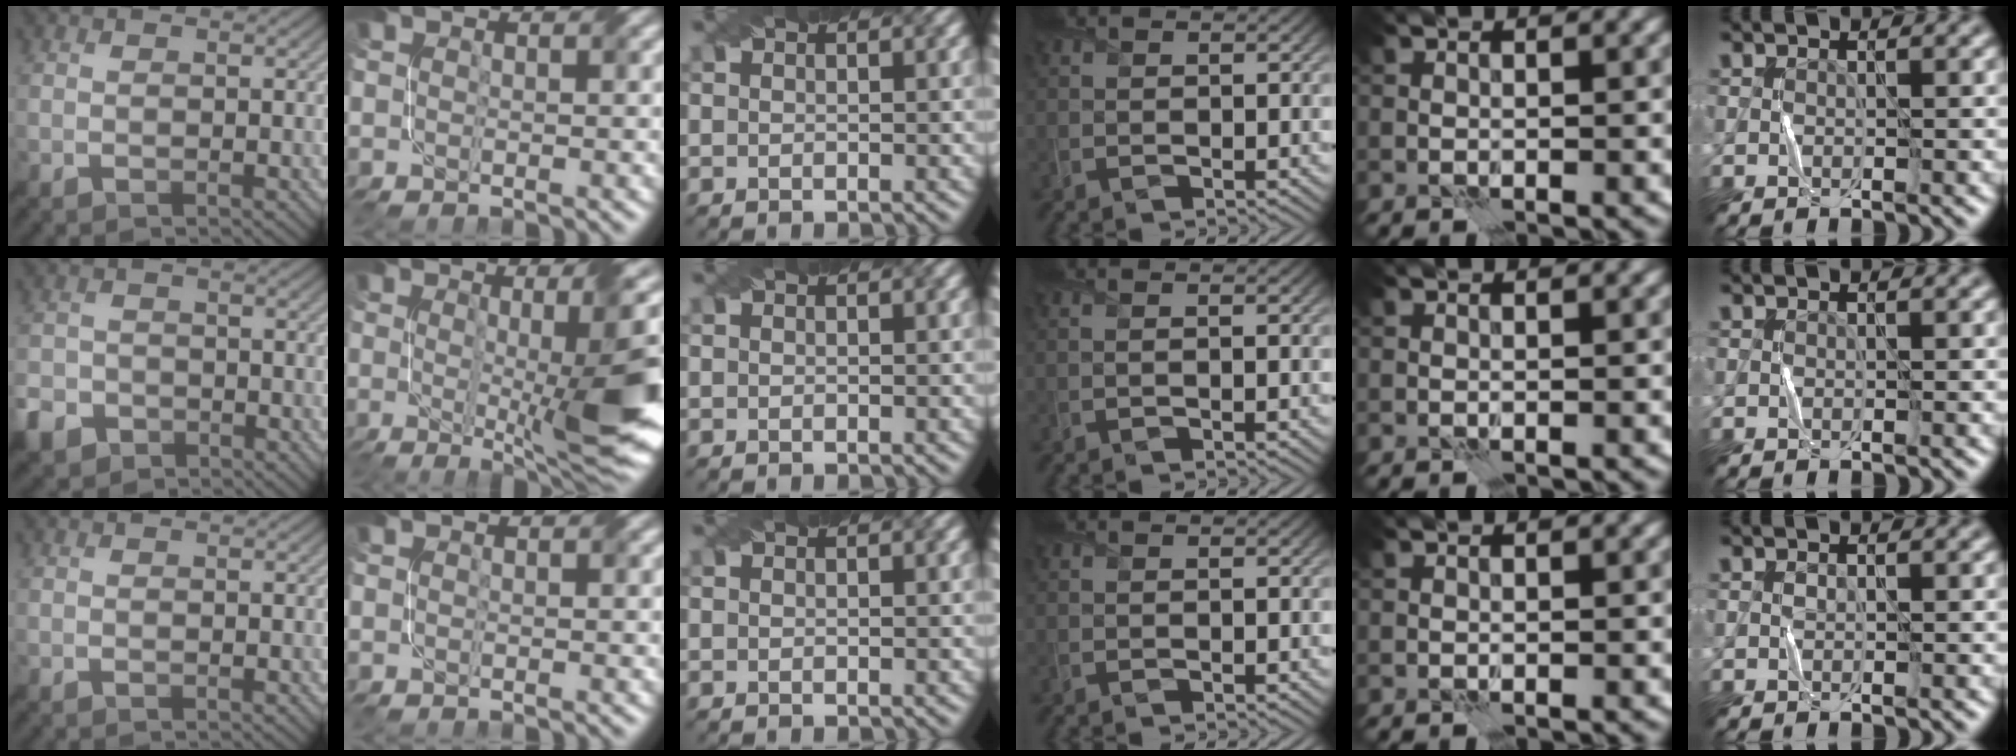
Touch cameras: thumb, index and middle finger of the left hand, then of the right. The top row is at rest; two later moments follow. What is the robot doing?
{"motion": "fold", "object": "bubble wrap"}